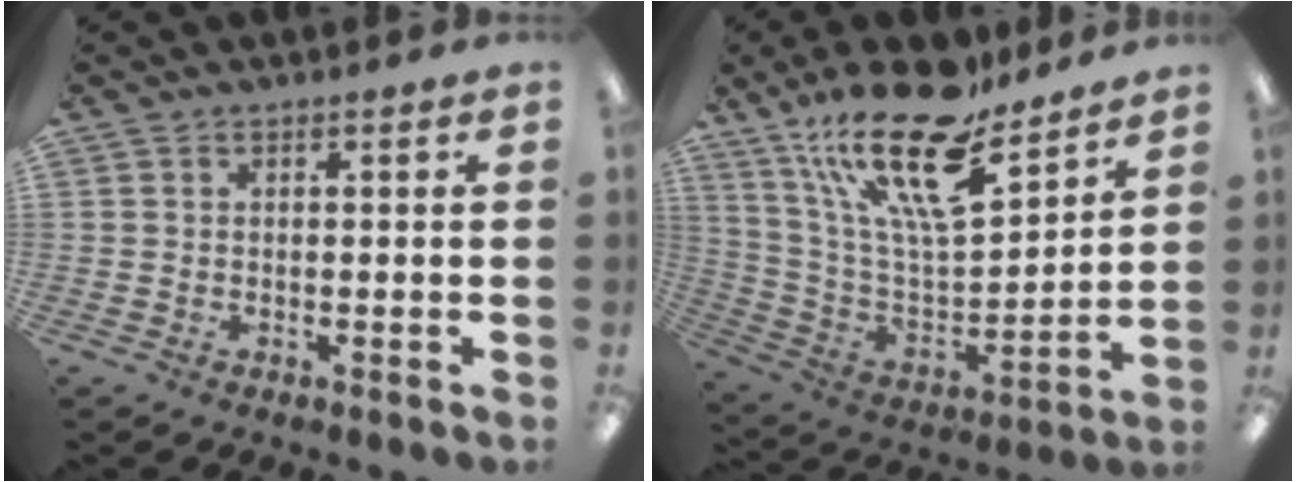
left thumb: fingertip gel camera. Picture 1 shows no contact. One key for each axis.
{"total": 22.4, "fx": 15.7, "fy": 7.2, "fz": 14.2, "tx": -0.267, "ty": -0.096, "tz": 0.271}